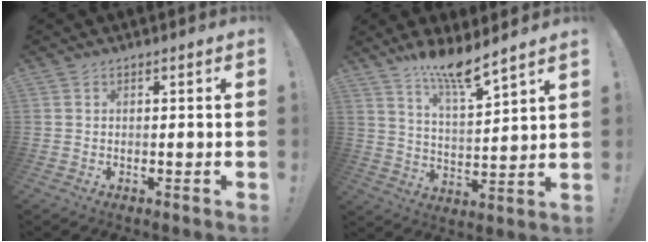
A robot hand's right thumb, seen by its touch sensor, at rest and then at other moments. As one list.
[{"total": 10.8, "force": [9.1, 0.5, 5.8], "torque": [-0.098, -0.067, 0.153]}]